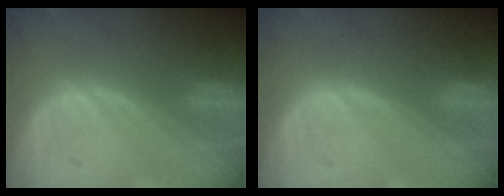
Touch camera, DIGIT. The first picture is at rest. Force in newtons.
{"total": 0.0}